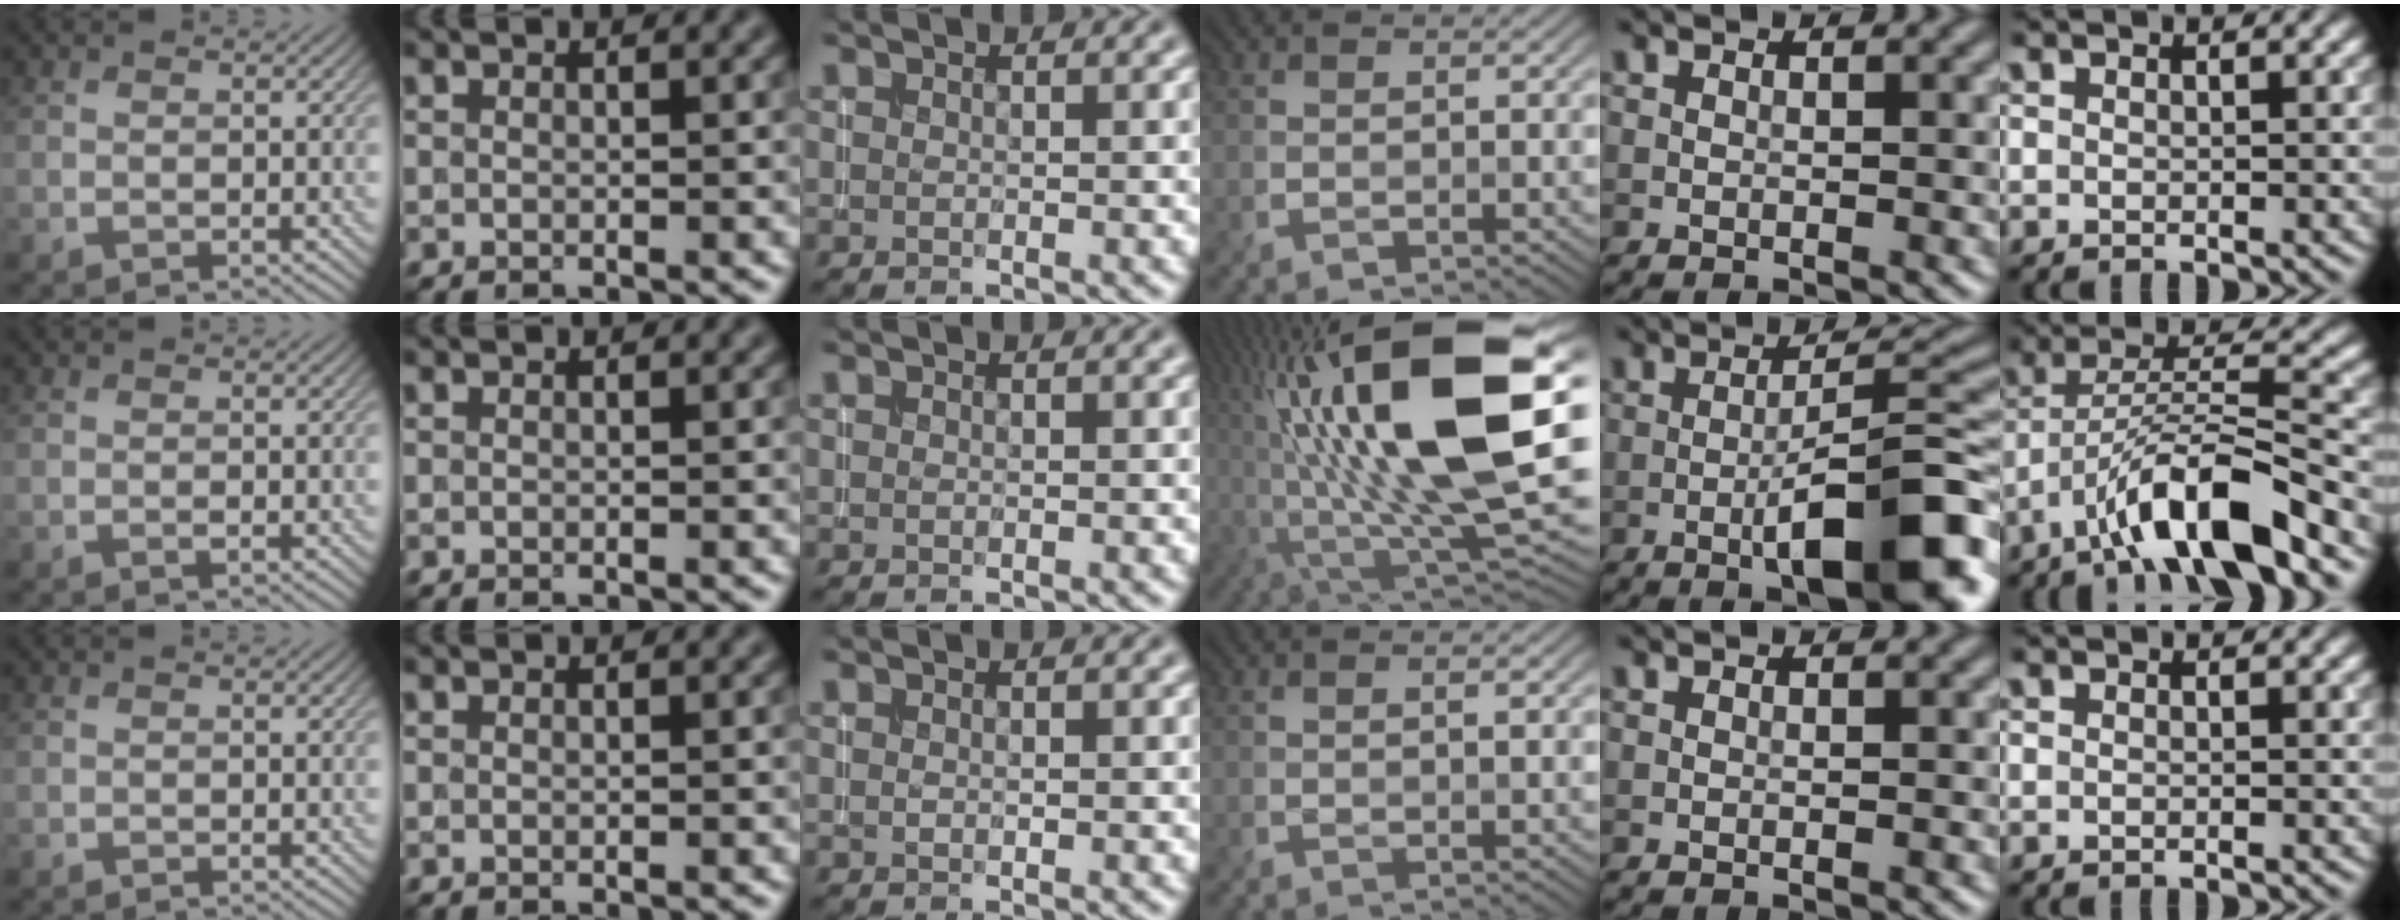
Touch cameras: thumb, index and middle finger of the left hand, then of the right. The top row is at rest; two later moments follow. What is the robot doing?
{"motion": "insert", "object": "backpack"}